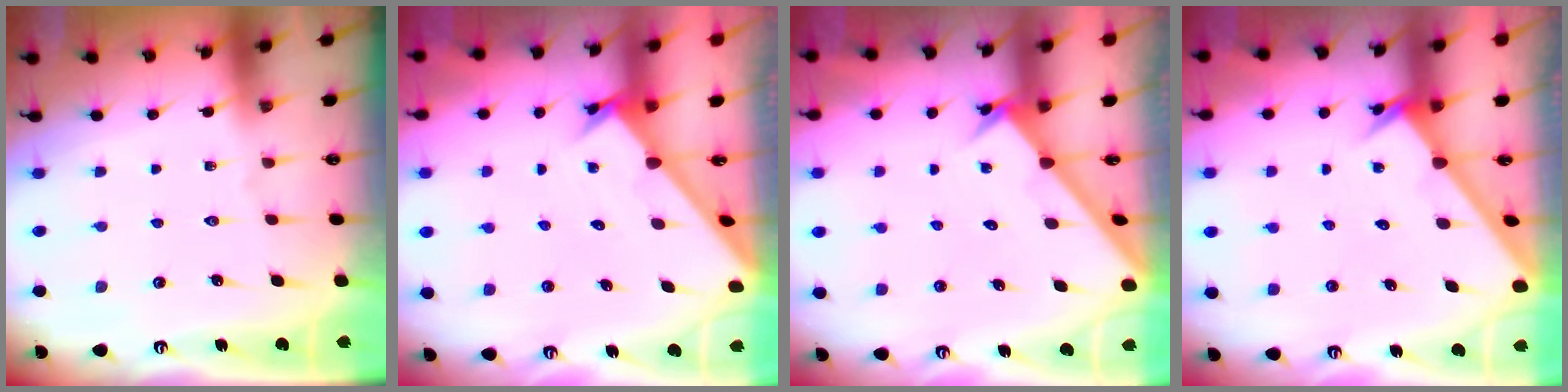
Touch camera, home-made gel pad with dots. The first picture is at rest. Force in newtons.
{"total": 1.8, "press": 1.8, "slide": 0.1}
{"total": 2.3, "press": 2.2, "slide": 0.2}
{"total": 2.6, "press": 2.6, "slide": 0.1}